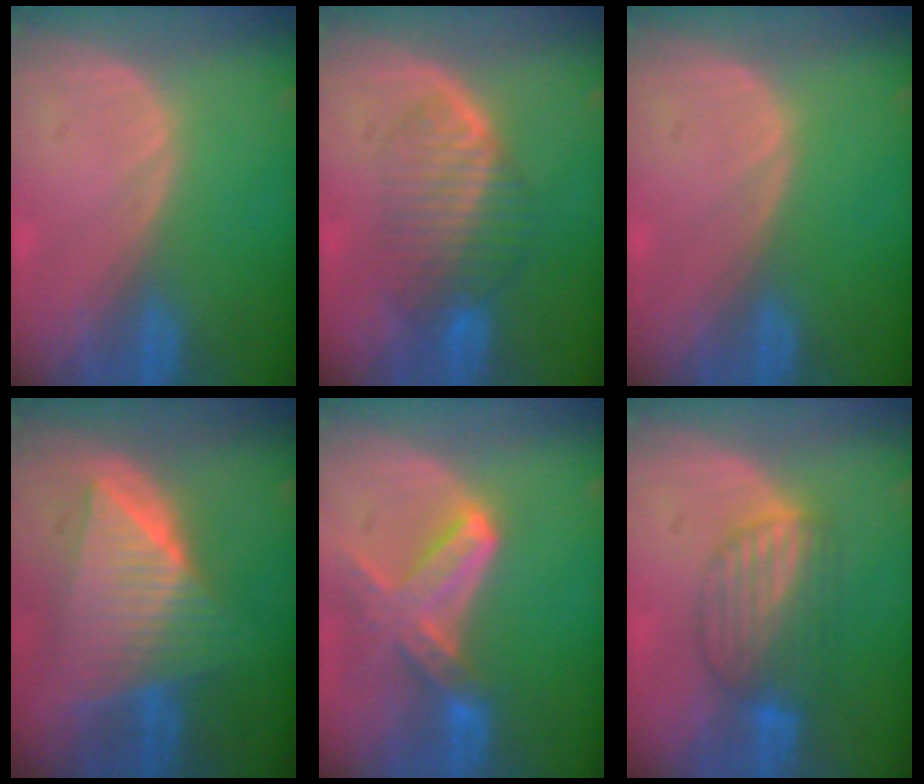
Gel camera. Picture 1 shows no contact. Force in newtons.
{"total": 7.0, "press": 6.5, "slide": 2.5}
{"total": 0.0}
{"total": 9.6, "press": 9.6, "slide": 0.8}
{"total": 7.7, "press": 6.8, "slide": 3.5}
{"total": 6.4, "press": 6.3, "slide": 0.7}